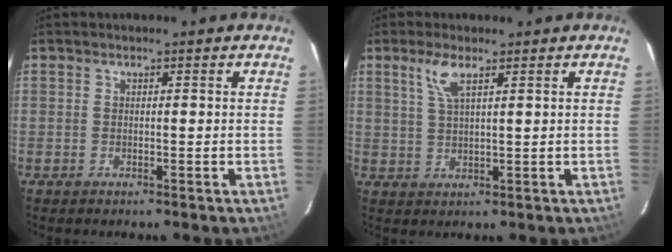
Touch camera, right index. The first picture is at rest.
{"total": 4.2, "force": [2.4, 1.0, 3.4], "torque": [-0.070, 0.004, 0.050]}